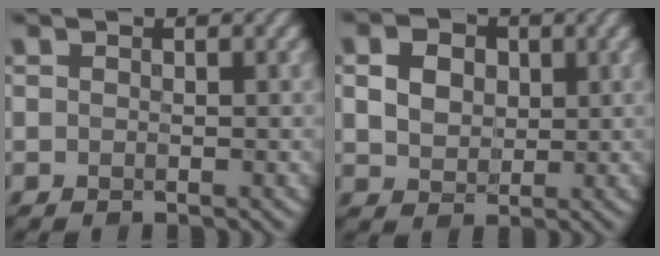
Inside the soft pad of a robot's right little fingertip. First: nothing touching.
{"total": 4.1, "force": [0.8, 3.2, 2.4], "torque": [-0.066, 0.009, 0.015]}